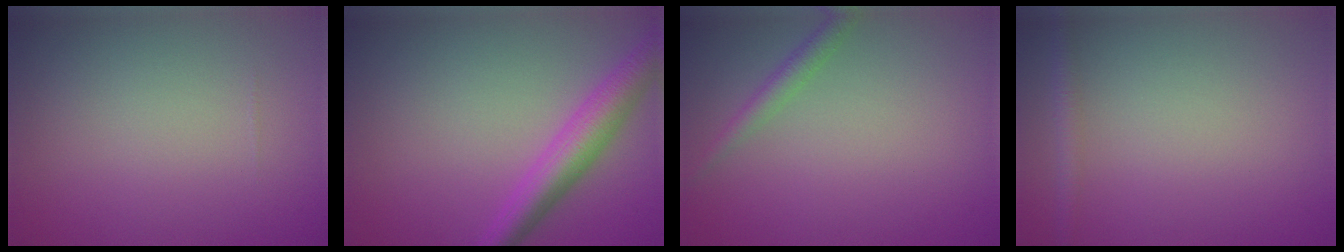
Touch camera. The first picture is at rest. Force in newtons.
{"total": 4.6, "press": 4.5, "slide": 0.2}
{"total": 1.8, "press": 1.8, "slide": 0.1}
{"total": 1.6, "press": 1.6, "slide": 0.1}